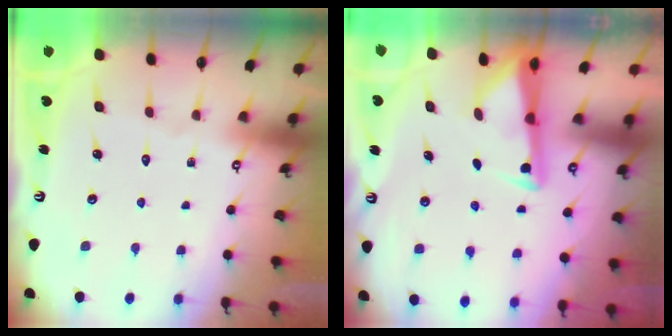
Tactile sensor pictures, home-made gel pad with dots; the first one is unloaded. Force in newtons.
{"total": 2.9, "press": 2.8, "slide": 0.5}